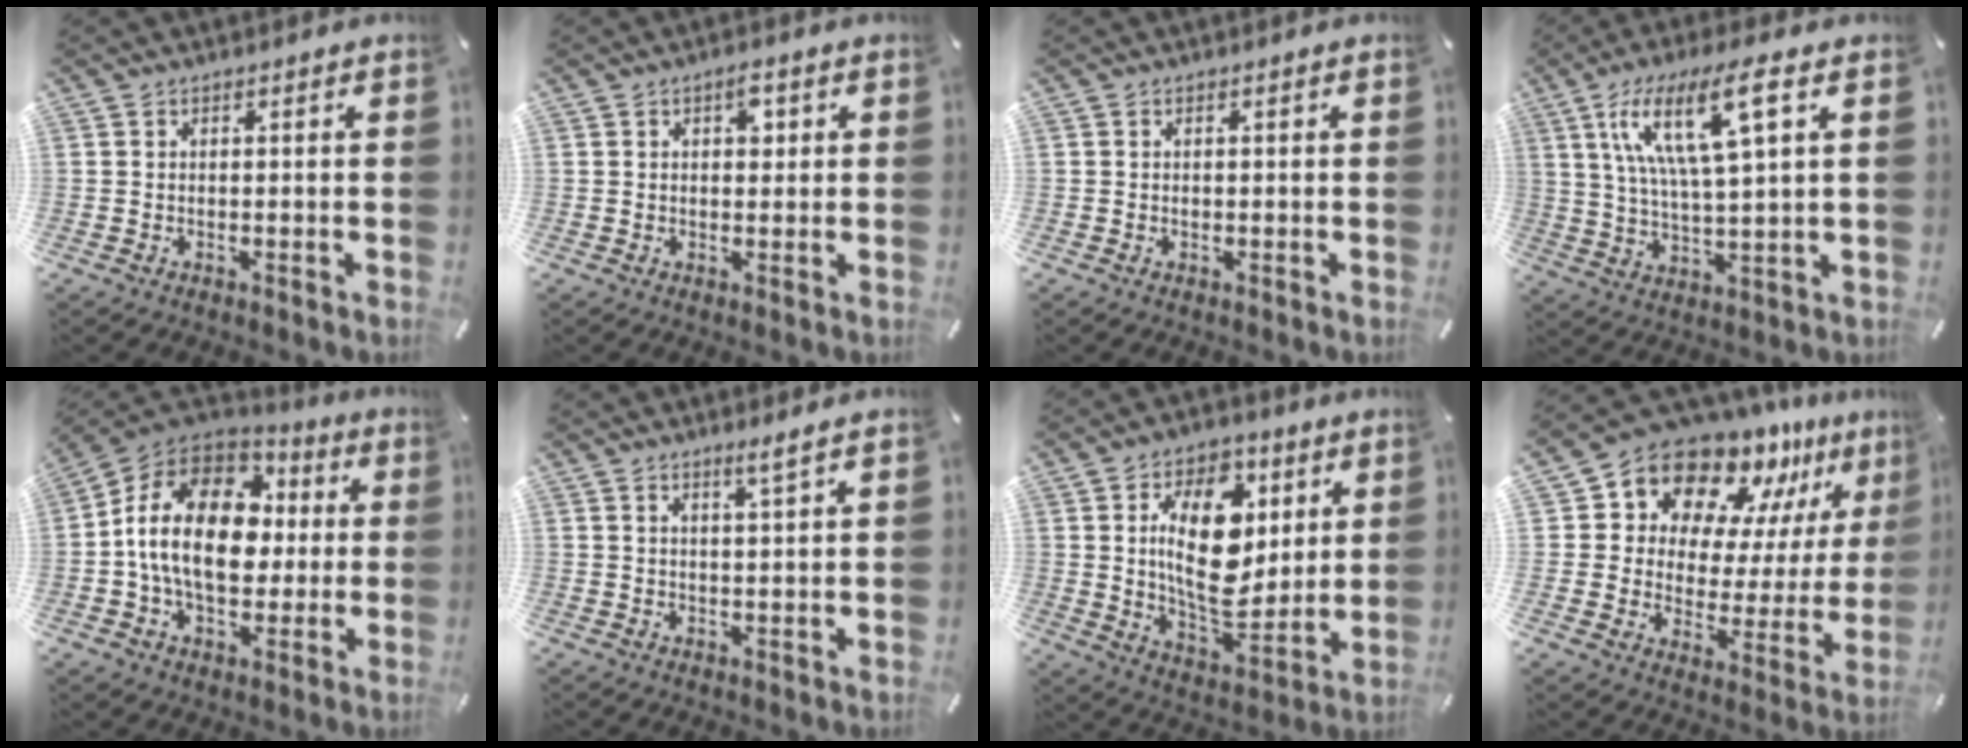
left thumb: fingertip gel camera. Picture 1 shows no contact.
{"total": 3.1, "force": [0.9, 1.7, 2.4], "torque": [-0.019, -0.006, 0.008]}
{"total": 0.6, "force": [-0.1, 0.4, 0.4], "torque": [-0.011, 0.001, -0.002]}
{"total": 16.0, "force": [7.1, 3.9, 13.8], "torque": [-0.287, -0.006, 0.112]}
{"total": 19.3, "force": [0.1, 13.9, 13.4], "torque": [-0.258, 0.014, -0.001]}
{"total": 2.9, "force": [2.2, -0.3, 1.8], "torque": [-0.038, -0.009, 0.039]}
{"total": 19.4, "force": [4.7, 11.8, 14.6], "torque": [-0.252, -0.016, 0.077]}
{"total": 12.6, "force": [10.8, 6.1, 2.2], "torque": [-0.048, -0.114, 0.185]}